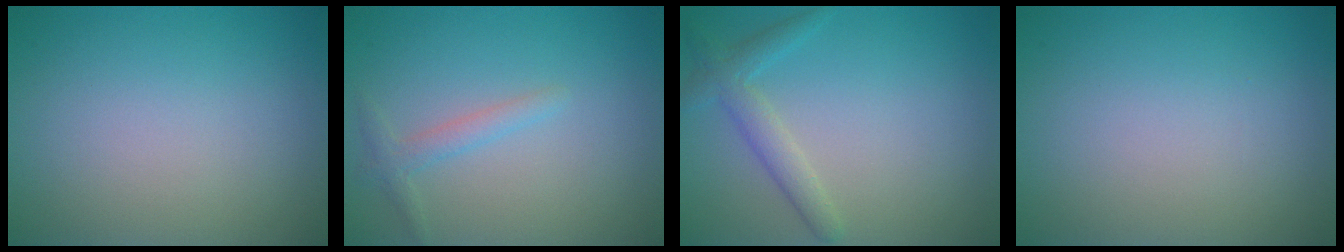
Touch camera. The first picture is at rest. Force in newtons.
{"total": 1.5, "press": 1.5, "slide": 0.1}
{"total": 2.5, "press": 2.5, "slide": 0.1}
{"total": 0.0}